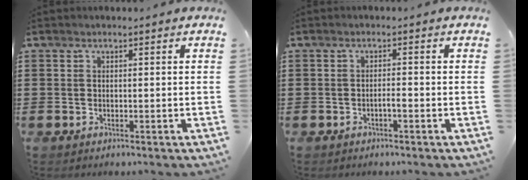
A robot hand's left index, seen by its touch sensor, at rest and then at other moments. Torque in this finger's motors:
{"motor_torque": [0.04, 0.08, 0.00, 0.02]}